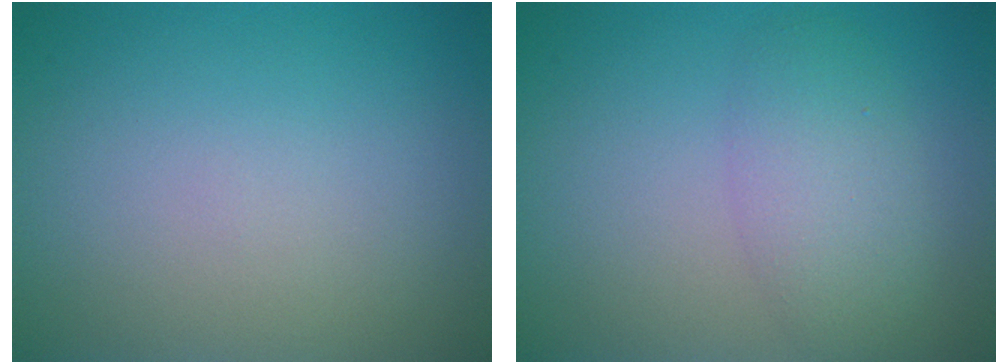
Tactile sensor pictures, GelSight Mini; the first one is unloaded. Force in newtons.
{"total": 3.5, "press": 3.5, "slide": 0.2}